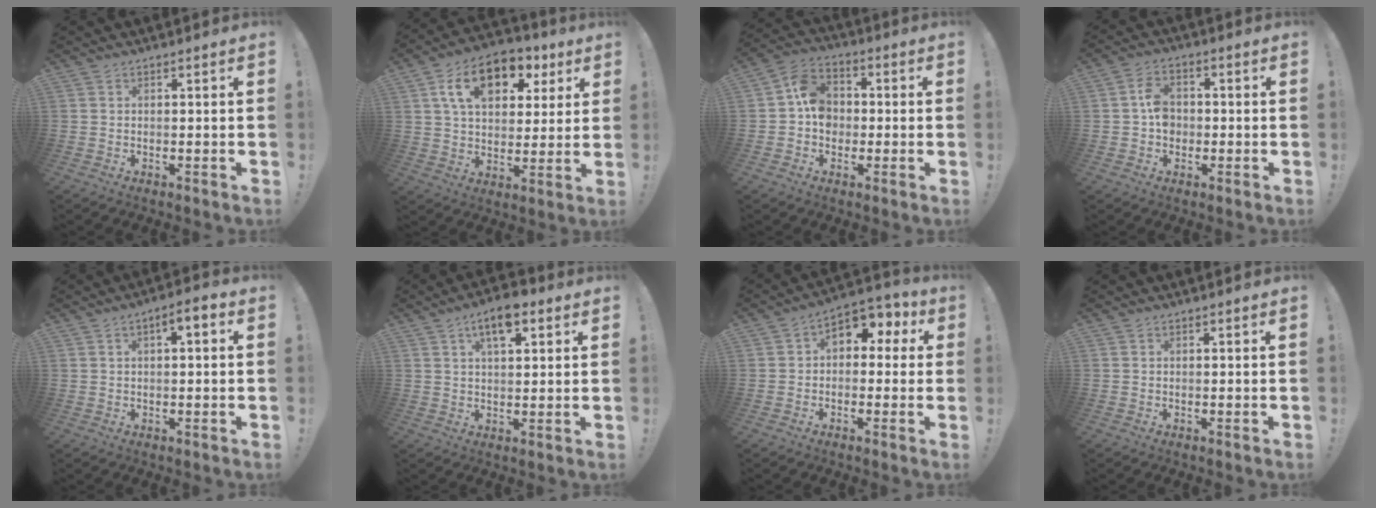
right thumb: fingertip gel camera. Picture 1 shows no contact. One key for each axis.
{"total": 15.7, "fx": 7.1, "fy": 10.0, "fz": 9.8, "tx": -0.152, "ty": -0.020, "tz": 0.127}
{"total": 9.8, "fx": -0.2, "fy": 8.3, "fz": 5.2, "tx": -0.080, "ty": 0.020, "tz": 0.001}
{"total": 6.3, "fx": -0.4, "fy": 5.1, "fz": 3.6, "tx": -0.063, "ty": 0.013, "tz": -0.005}
{"total": 4.1, "fx": 0.6, "fy": 1.7, "fz": 3.7, "tx": -0.051, "ty": 0.003, "tz": 0.004}
{"total": 8.5, "fx": 4.5, "fy": 3.8, "fz": 6.1, "tx": -0.089, "ty": -0.009, "tz": 0.076}
{"total": 6.6, "fx": 1.6, "fy": 4.9, "fz": 4.0, "tx": -0.052, "ty": -0.003, "tz": 0.033}
{"total": 0.0}